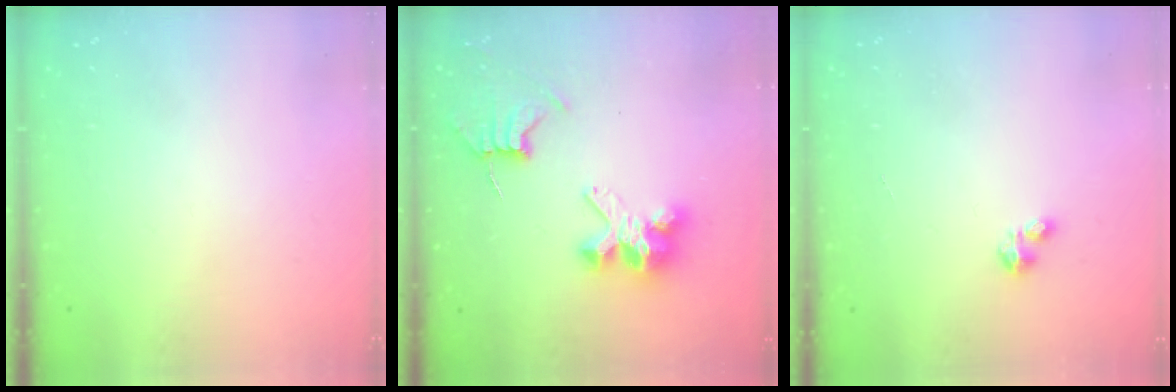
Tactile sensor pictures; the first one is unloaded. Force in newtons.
{"total": 8.4, "press": 8.4, "slide": 0.7}
{"total": 1.7, "press": 1.6, "slide": 0.3}